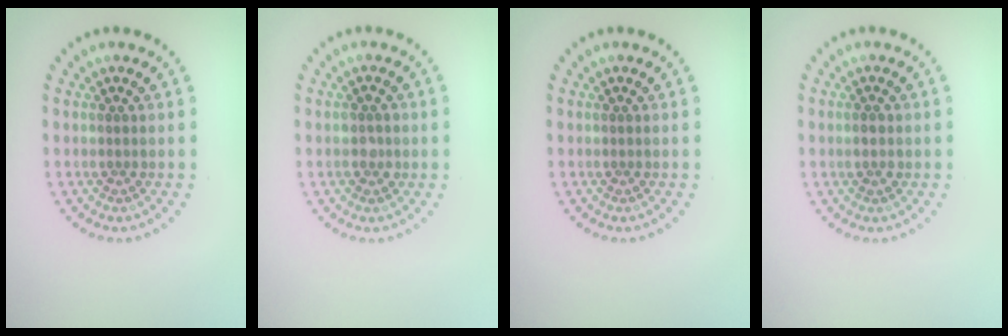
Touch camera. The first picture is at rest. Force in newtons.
{"total": 1.4, "press": 1.4, "slide": 0.0}
{"total": 0.0}
{"total": 1.5, "press": 1.5, "slide": 0.2}